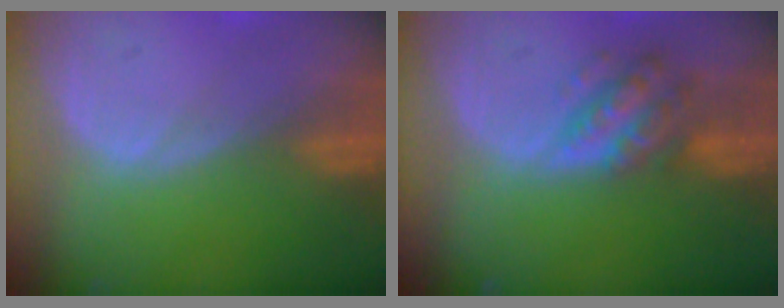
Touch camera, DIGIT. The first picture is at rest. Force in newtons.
{"total": 6.3, "press": 5.7, "slide": 2.7}